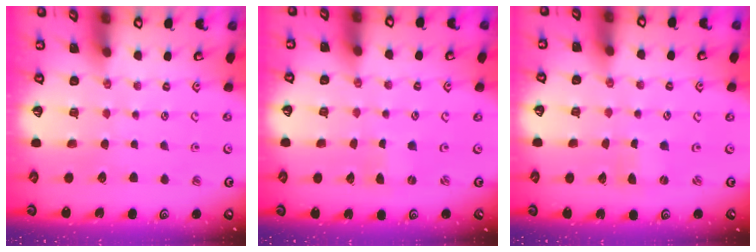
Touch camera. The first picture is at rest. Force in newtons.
{"total": 0.0}
{"total": 0.0}